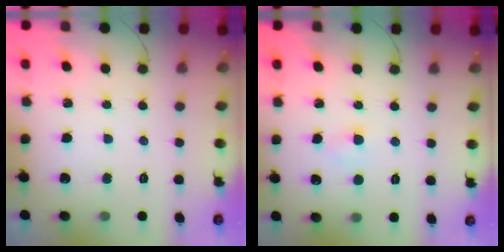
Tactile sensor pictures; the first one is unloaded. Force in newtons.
{"total": 1.8, "press": 1.5, "slide": 0.9}